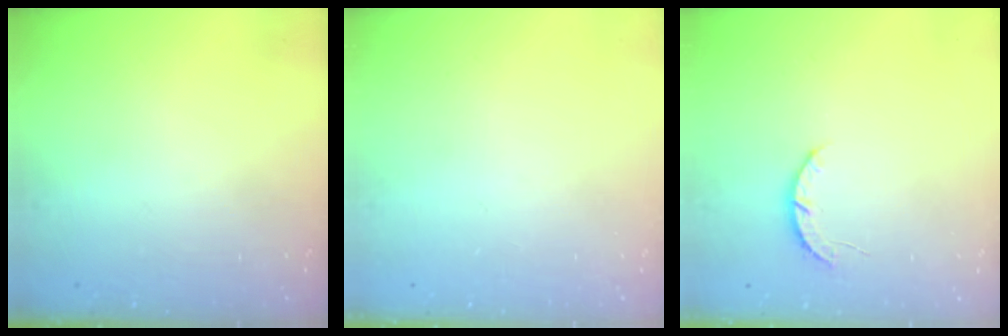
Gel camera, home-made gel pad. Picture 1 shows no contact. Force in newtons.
{"total": 0.0}
{"total": 3.9, "press": 3.9, "slide": 0.4}